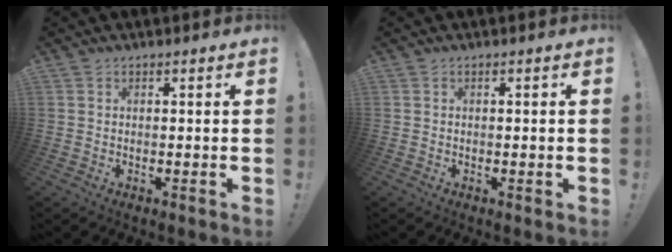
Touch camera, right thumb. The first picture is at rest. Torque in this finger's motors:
{"motor_torque": [-0.06, -0.02, 0.26, -0.18, 0.01]}